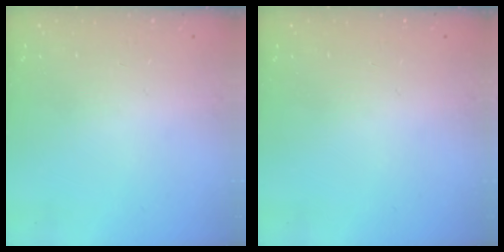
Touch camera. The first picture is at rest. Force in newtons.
{"total": 0.0}